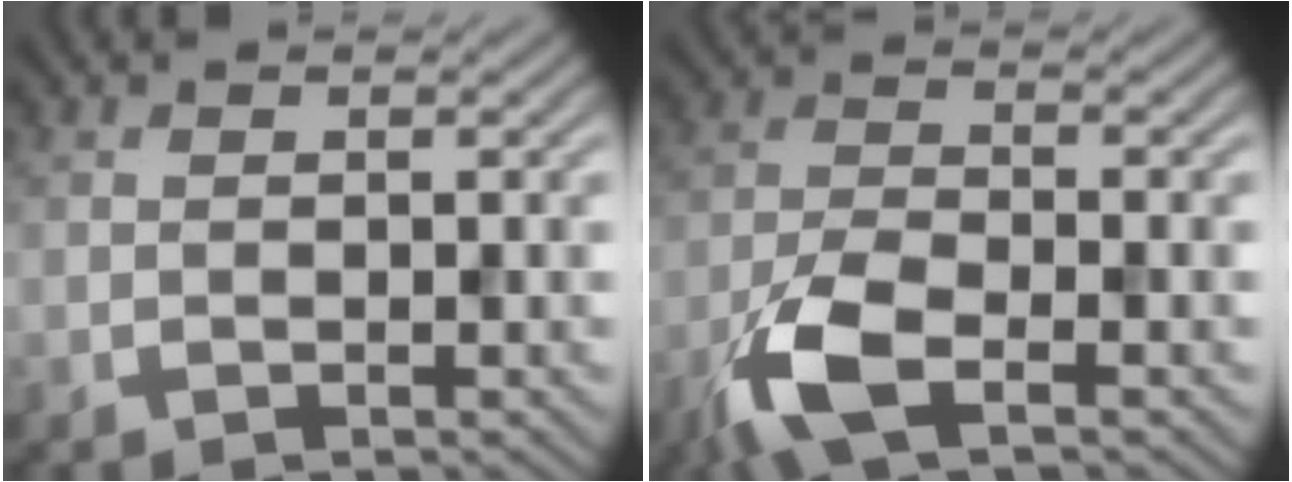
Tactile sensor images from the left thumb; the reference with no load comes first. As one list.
[{"total": 7.3, "force": [-4.0, 2.5, 5.6], "torque": [-0.128, -0.006, -0.093]}]